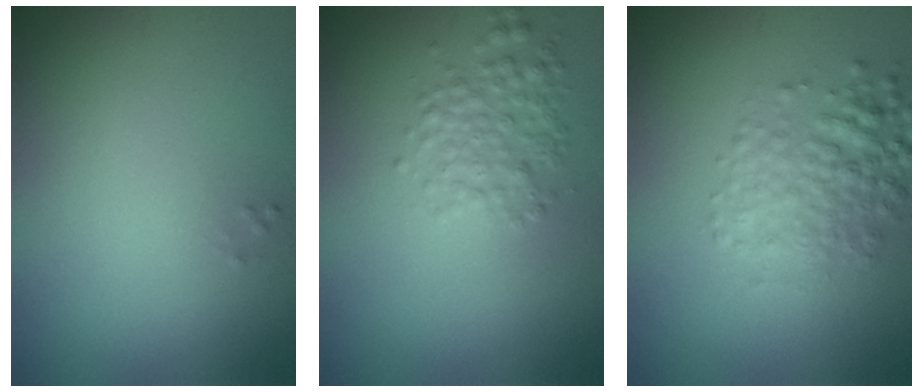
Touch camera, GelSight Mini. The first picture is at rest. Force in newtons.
{"total": 2.6, "press": 2.6, "slide": 0.0}
{"total": 3.9, "press": 3.9, "slide": 0.1}